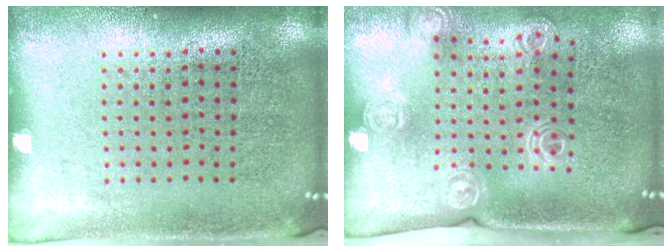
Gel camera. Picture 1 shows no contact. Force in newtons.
{"total": 1.5, "press": 1.4, "slide": 0.6}